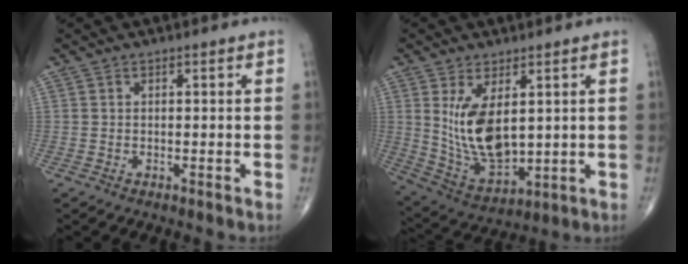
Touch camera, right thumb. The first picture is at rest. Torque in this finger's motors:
{"motor_torque": [-0.25, 1.20, 1.30, 0.47, 0.16]}